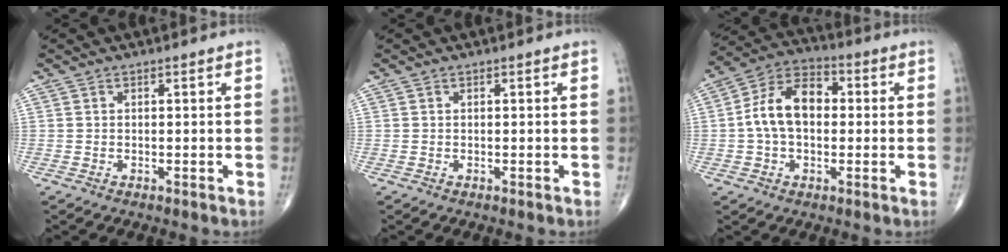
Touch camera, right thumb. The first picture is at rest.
{"total": 0.0}
{"total": 11.9, "force": [0.4, 7.8, 9.0], "torque": [-0.155, 0.031, -0.002]}